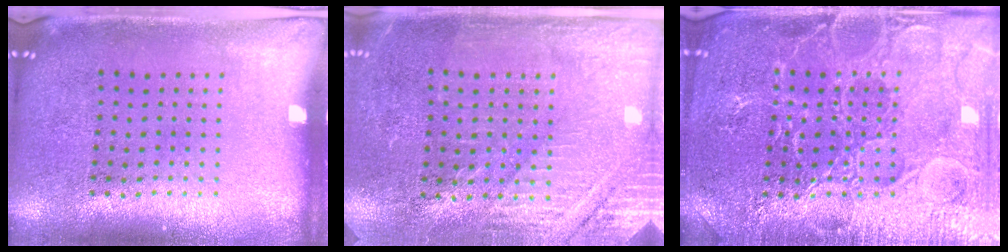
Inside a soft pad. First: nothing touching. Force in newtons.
{"total": 2.9, "press": 2.9, "slide": 0.3}
{"total": 4.5, "press": 4.5, "slide": 0.5}